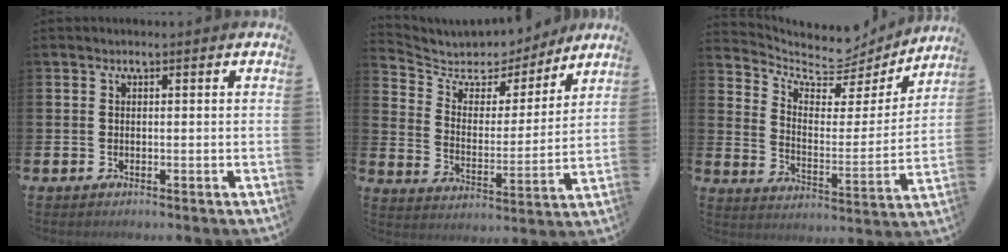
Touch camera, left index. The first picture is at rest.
{"total": 6.7, "force": [6.1, 2.7, 0.8], "torque": [-0.060, -0.045, 0.105]}
{"total": 7.4, "force": [6.8, 2.7, 1.4], "torque": [-0.059, -0.062, 0.113]}